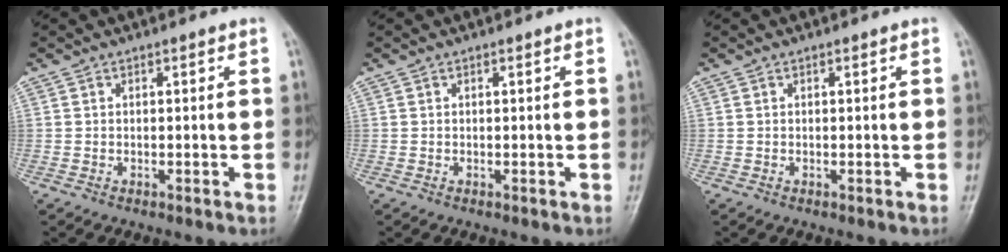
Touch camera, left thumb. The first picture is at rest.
{"total": 0.0}
{"total": 0.0}